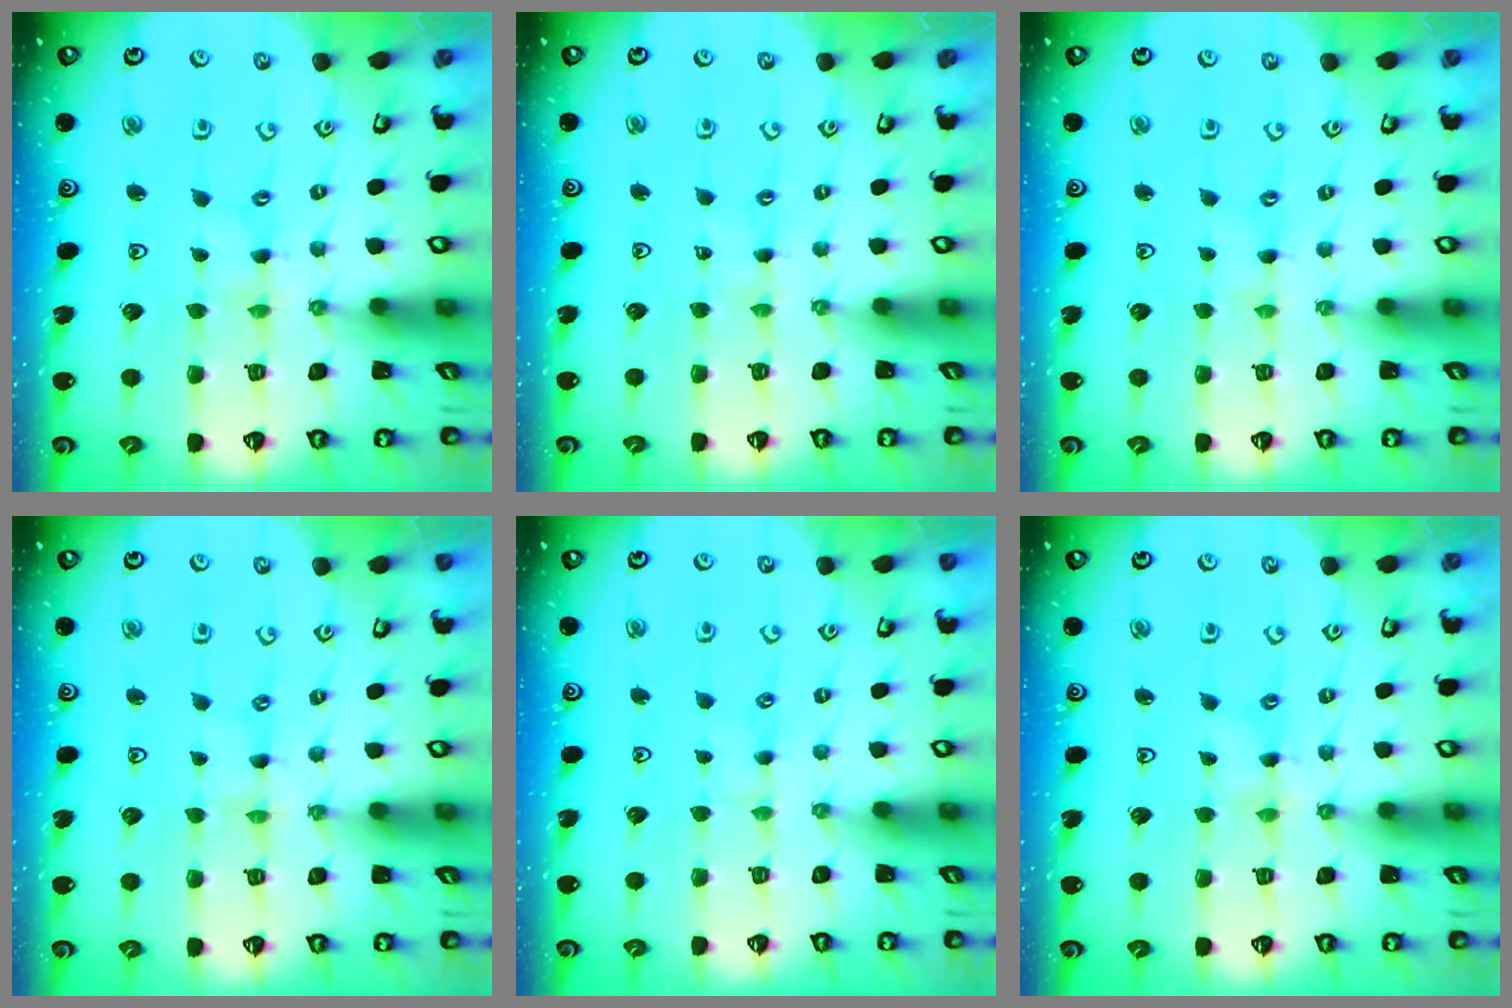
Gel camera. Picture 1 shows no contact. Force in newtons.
{"total": 1.1, "press": 1.1, "slide": 0.2}
{"total": 1.0, "press": 1.0, "slide": 0.0}
{"total": 0.0}
{"total": 1.8, "press": 1.7, "slide": 0.4}
{"total": 0.9, "press": 0.9, "slide": 0.3}